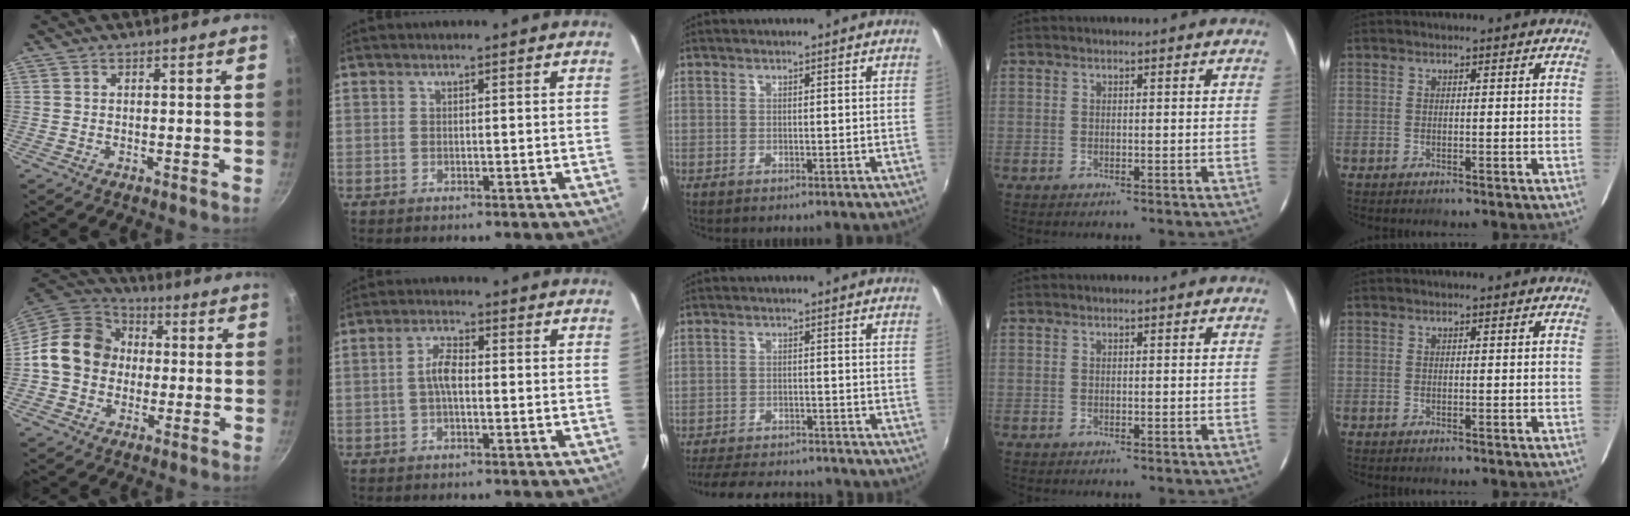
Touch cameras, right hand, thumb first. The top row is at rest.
{"thumb": {"total": 14.7, "force": [0.1, 12.5, 7.7], "torque": [-0.099, 0.030, -0.016]}, "index": {"total": 3.9, "force": [-0.4, 1.6, 3.6], "torque": [-0.074, 0.011, -0.008]}, "middle": {"total": 13.5, "force": [-12.0, 3.8, 5.0], "torque": [-0.121, -0.006, -0.177]}}